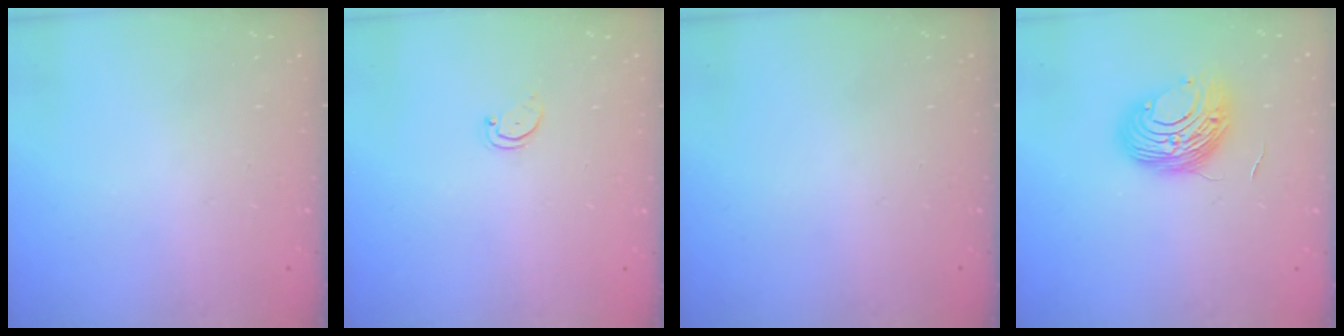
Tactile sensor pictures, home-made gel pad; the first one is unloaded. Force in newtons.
{"total": 1.5, "press": 1.5, "slide": 0.3}
{"total": 0.0}
{"total": 9.9, "press": 9.9, "slide": 0.9}